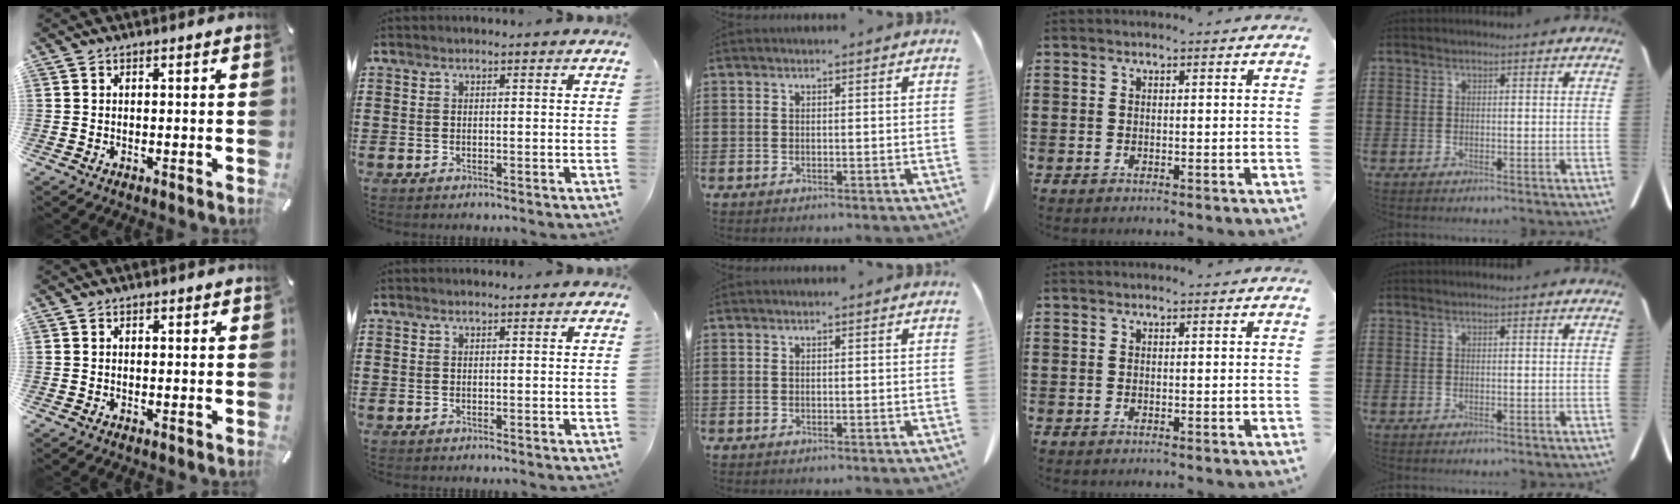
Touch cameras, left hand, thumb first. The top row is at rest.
{"thumb": {"total": 0.5, "force": [0.2, 0.4, 0.2], "torque": [-0.004, 0.004, 0.002]}}